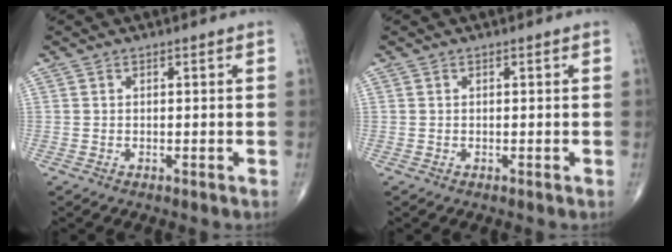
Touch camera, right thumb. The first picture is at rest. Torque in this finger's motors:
{"motor_torque": [0.02, -0.01, 0.01, 0.01, 0.00]}